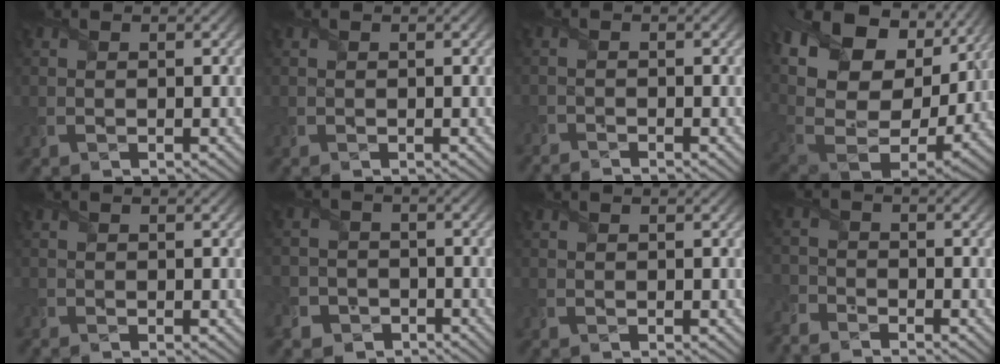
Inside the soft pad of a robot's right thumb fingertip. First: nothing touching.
{"total": 0.0}
{"total": 2.0, "force": [-2.0, -0.4, -0.2], "torque": [-0.001, -0.007, -0.047]}
{"total": 19.8, "force": [7.9, 12.0, 13.6], "torque": [-0.295, 0.030, 0.176]}
{"total": 0.6, "force": [-0.6, 0.1, 0.1], "torque": [-0.004, -0.003, -0.012]}
{"total": 6.1, "force": [-3.9, 4.7, 0.7], "torque": [-0.031, -0.017, -0.090]}
{"total": 0.0}
{"total": 3.6, "force": [-3.5, 0.7, 0.3], "torque": [-0.014, -0.007, -0.084]}